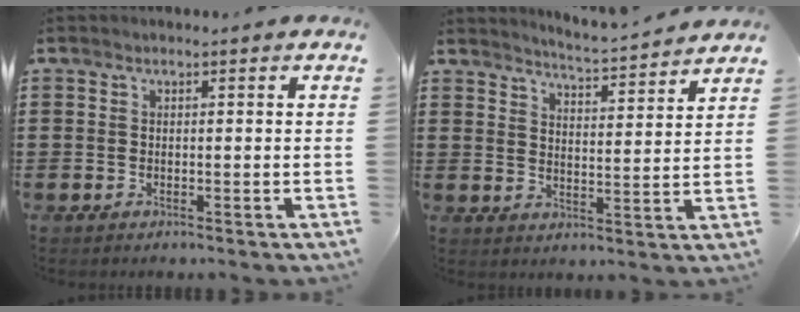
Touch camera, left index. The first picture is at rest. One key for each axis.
{"total": 3.9, "fx": 3.8, "fy": -0.8, "fz": 0.4, "tx": -0.027, "ty": -0.035, "tz": 0.062}